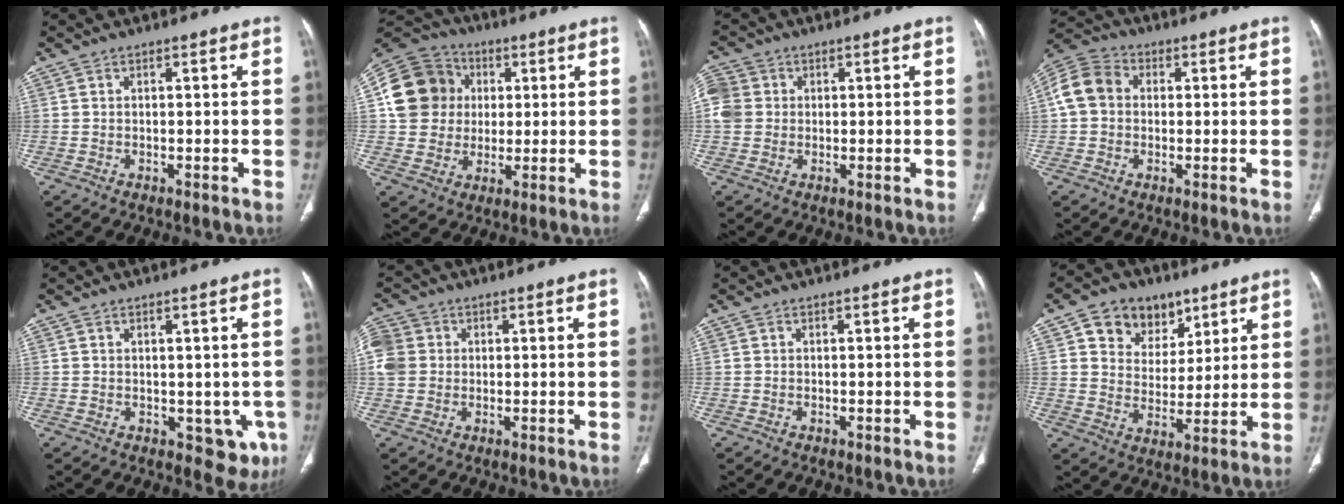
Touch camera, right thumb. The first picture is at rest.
{"total": 15.2, "force": [2.5, 13.6, 6.1], "torque": [-0.107, 0.020, 0.044]}
{"total": 6.9, "force": [0.8, 6.2, 2.9], "torque": [-0.064, 0.015, 0.014]}
{"total": 8.3, "force": [0.6, 6.9, 4.7], "torque": [-0.089, 0.026, 0.001]}
{"total": 5.2, "force": [-0.4, 3.4, 3.8], "torque": [-0.018, -0.007, 0.008]}
{"total": 7.6, "force": [1.2, 6.7, 3.3], "torque": [-0.076, 0.015, 0.023]}
{"total": 0.0}
{"total": 11.5, "force": [6.3, 8.7, 4.1], "torque": [-0.031, -0.024, 0.107]}